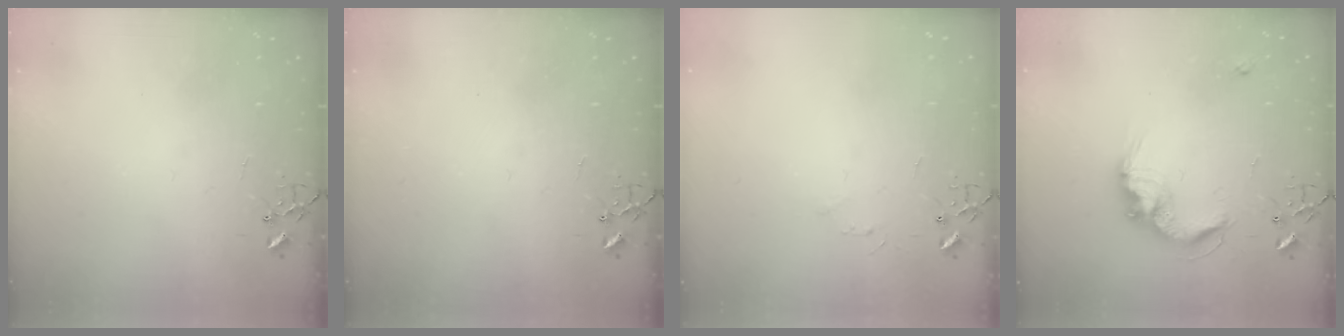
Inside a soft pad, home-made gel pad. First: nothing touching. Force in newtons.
{"total": 0.0}
{"total": 3.5, "press": 3.4, "slide": 0.4}
{"total": 12.6, "press": 12.6, "slide": 0.4}